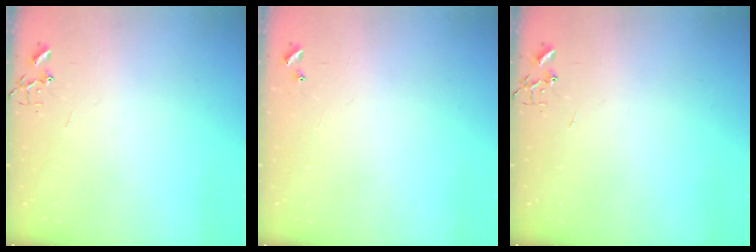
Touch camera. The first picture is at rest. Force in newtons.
{"total": 4.1, "press": 4.1, "slide": 0.5}
{"total": 0.0}